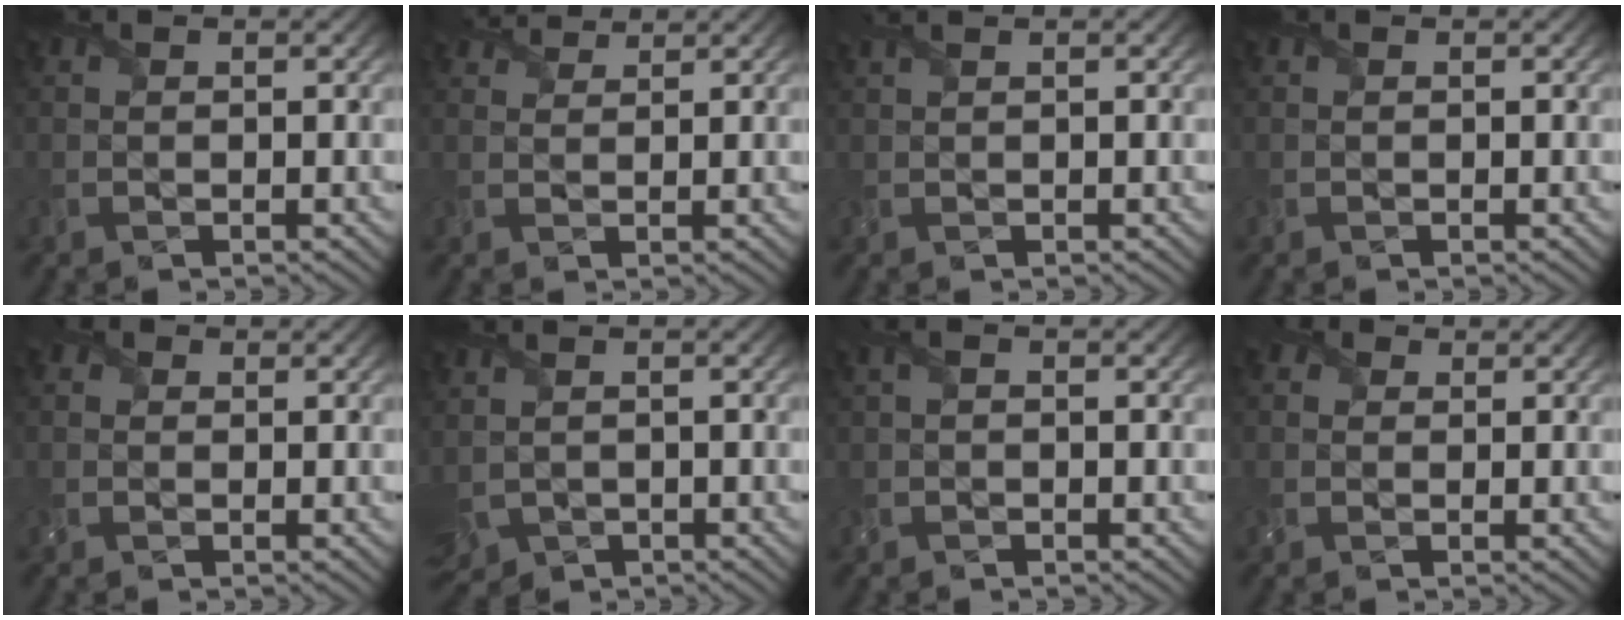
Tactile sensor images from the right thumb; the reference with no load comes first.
{"total": 2.8, "force": [2.5, 0.5, 0.9], "torque": [-0.024, 0.007, 0.050]}
{"total": 1.4, "force": [0.9, 0.2, 1.0], "torque": [-0.031, 0.008, 0.017]}
{"total": 0.0}
{"total": 1.8, "force": [0.0, 1.7, 0.6], "torque": [-0.019, 0.000, -0.006]}
{"total": 3.6, "force": [-0.8, 2.5, 2.4], "torque": [-0.069, -0.019, -0.010]}
{"total": 1.3, "force": [-0.1, 0.7, 1.1], "torque": [-0.031, 0.004, -0.005]}
{"total": 2.2, "force": [0.3, 2.0, 0.9], "torque": [-0.027, 0.002, -0.001]}